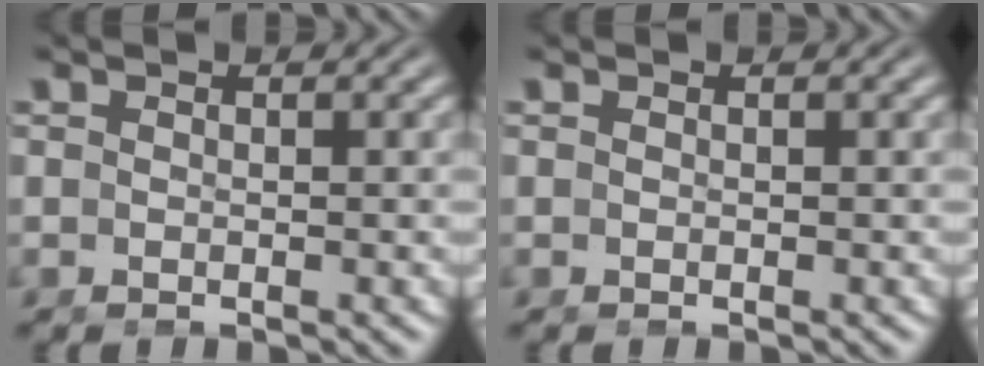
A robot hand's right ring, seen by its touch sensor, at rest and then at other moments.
{"total": 0.0}